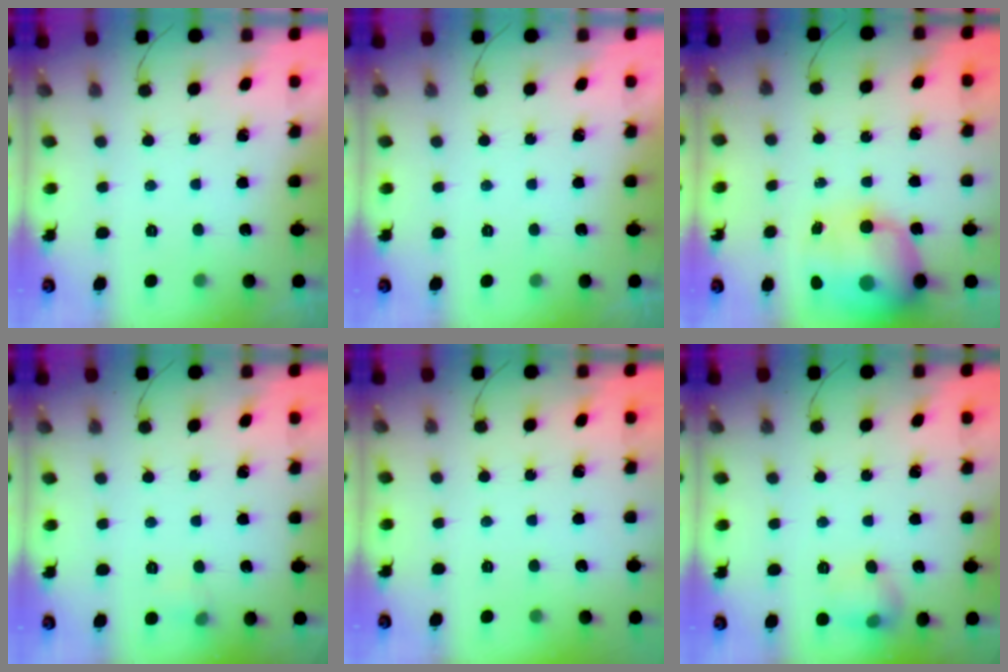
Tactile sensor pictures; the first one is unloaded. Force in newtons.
{"total": 0.0}
{"total": 17.5, "press": 16.9, "slide": 4.4}
{"total": 4.3, "press": 4.1, "slide": 1.3}
{"total": 0.0}
{"total": 7.8, "press": 7.7, "slide": 0.8}